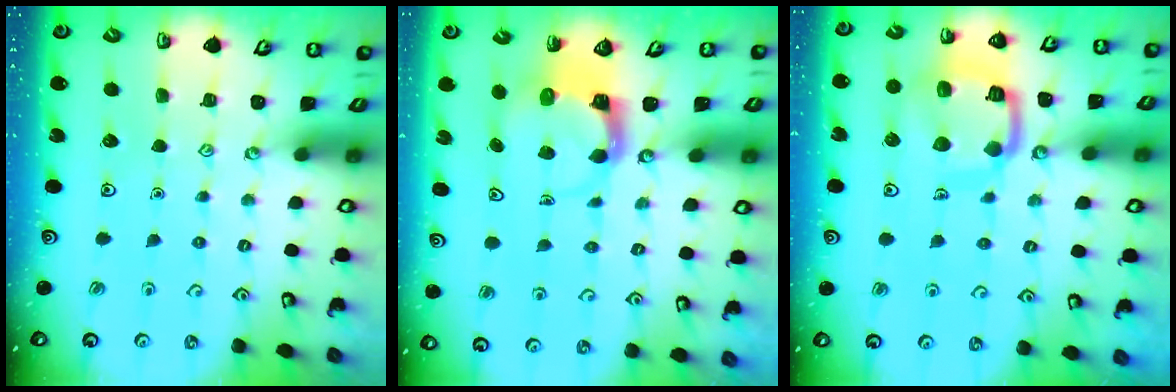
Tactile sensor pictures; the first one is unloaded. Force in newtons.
{"total": 3.7, "press": 3.7, "slide": 0.5}
{"total": 14.1, "press": 14.0, "slide": 1.7}